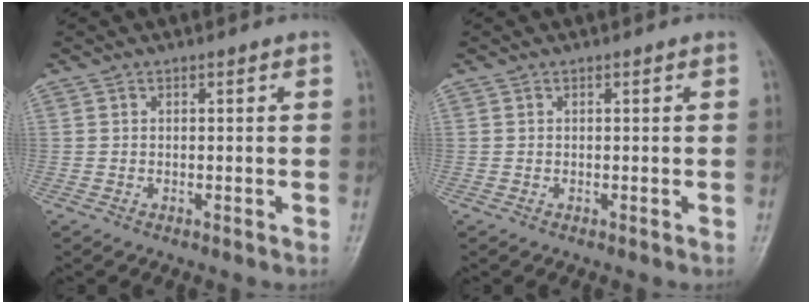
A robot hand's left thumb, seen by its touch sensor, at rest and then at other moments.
{"total": 0.0}